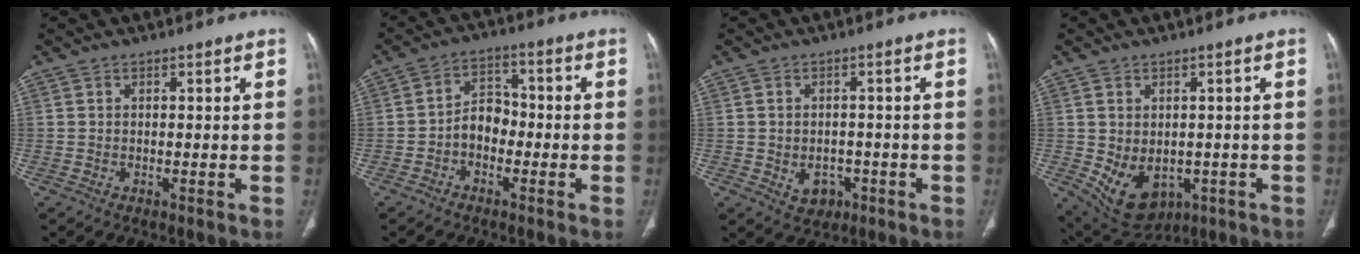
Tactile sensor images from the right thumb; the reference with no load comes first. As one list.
[{"total": 5.8, "force": [-1.9, 4.2, 3.4], "torque": [-0.038, 0.029, -0.046]}, {"total": 4.4, "force": [-1.5, 3.5, 2.2], "torque": [-0.017, 0.010, -0.008]}, {"total": 10.3, "force": [-2.5, 7.6, 6.6], "torque": [-0.092, -0.002, -0.011]}]